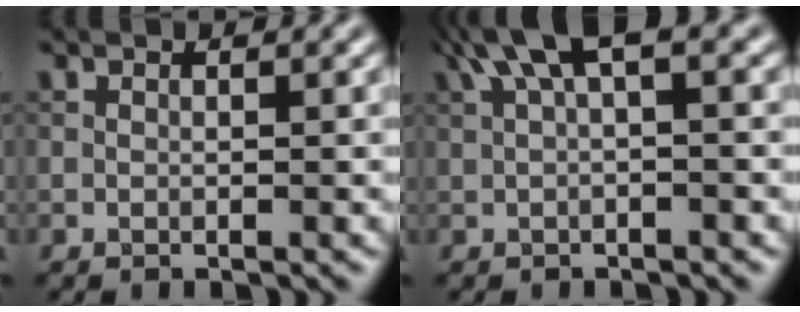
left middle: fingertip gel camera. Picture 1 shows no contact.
{"total": 4.4, "force": [1.9, 1.1, 3.8], "torque": [-0.068, 0.016, 0.032]}